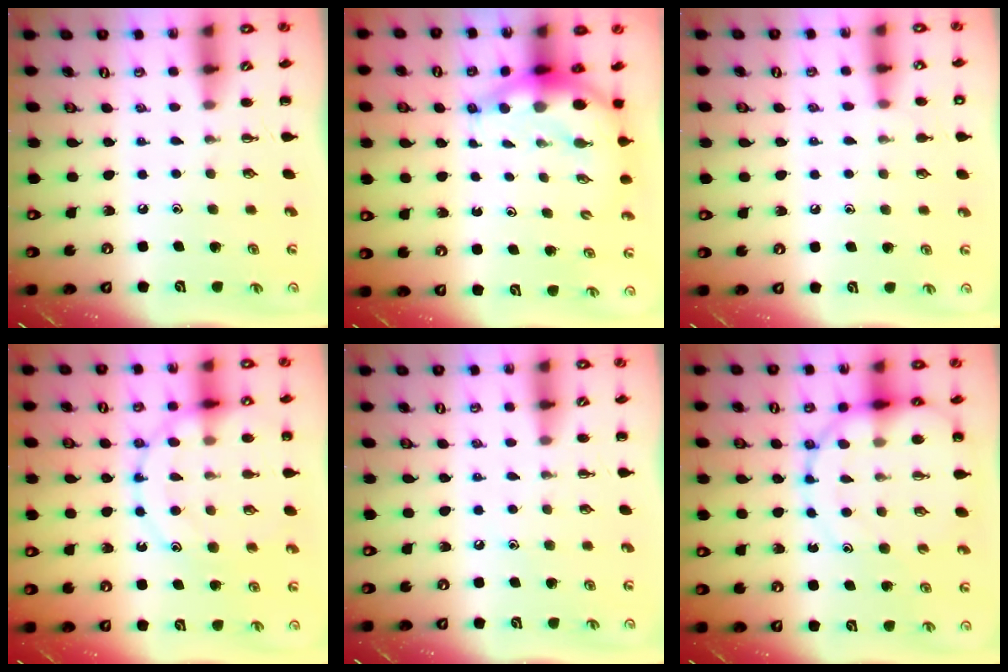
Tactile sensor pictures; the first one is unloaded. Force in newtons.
{"total": 7.4, "press": 7.1, "slide": 1.9}
{"total": 6.8, "press": 6.5, "slide": 2.1}
{"total": 15.8, "press": 15.7, "slide": 1.6}
{"total": 4.6, "press": 4.4, "slide": 1.3}
{"total": 13.6, "press": 13.3, "slide": 2.6}